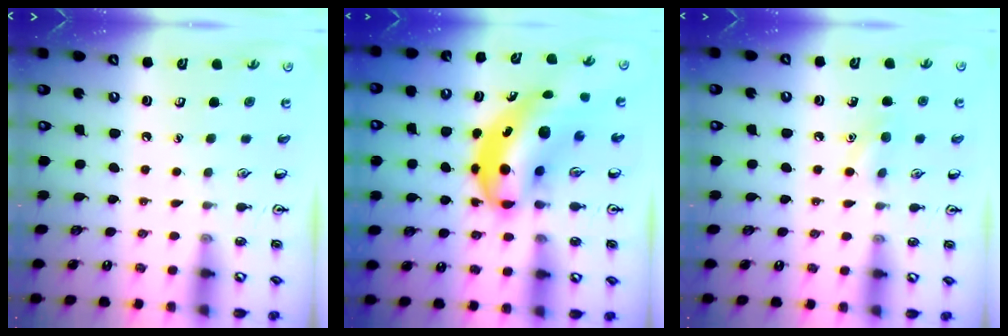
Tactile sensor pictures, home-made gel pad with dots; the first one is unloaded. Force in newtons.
{"total": 10.3, "press": 9.9, "slide": 3.0}
{"total": 6.8, "press": 6.6, "slide": 1.5}